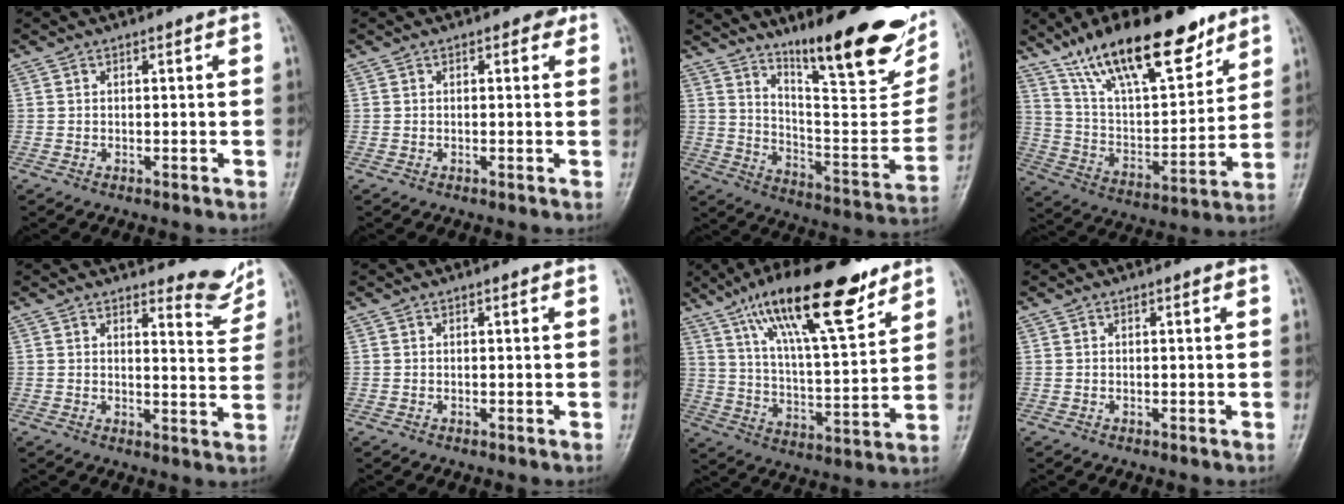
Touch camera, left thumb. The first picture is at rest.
{"total": 1.5, "force": [0.8, 1.0, 0.9], "torque": [0.003, 0.000, 0.004]}
{"total": 27.3, "force": [17.4, 6.7, 19.9], "torque": [-0.255, -0.084, 0.271]}
{"total": 22.7, "force": [15.3, 8.2, 14.6], "torque": [-0.206, -0.056, 0.270]}
{"total": 5.7, "force": [5.4, 1.6, 1.2], "torque": [0.004, -0.057, 0.061]}
{"total": 0.0}
{"total": 21.1, "force": [13.6, 5.8, 15.0], "torque": [-0.229, -0.047, 0.232]}
{"total": 0.0}